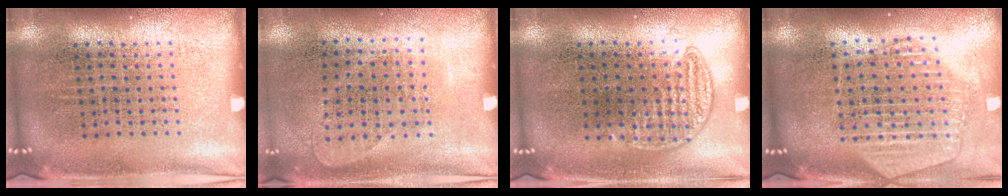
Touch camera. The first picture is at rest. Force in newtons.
{"total": 0.9, "press": 0.8, "slide": 0.4}
{"total": 0.8, "press": 0.7, "slide": 0.4}
{"total": 2.0, "press": 1.8, "slide": 0.8}